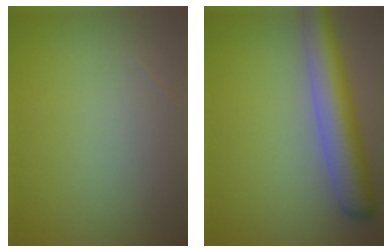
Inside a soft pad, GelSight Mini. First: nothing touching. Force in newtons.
{"total": 6.2, "press": 6.2, "slide": 0.4}